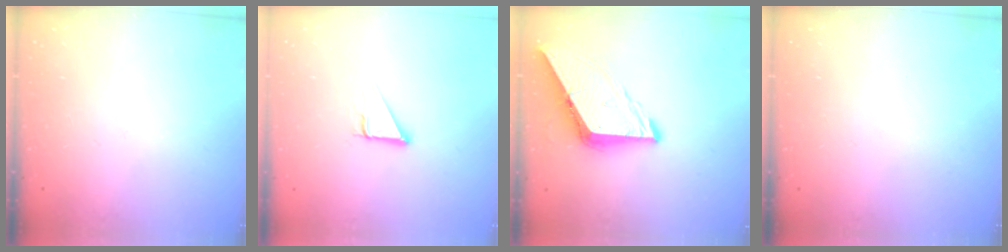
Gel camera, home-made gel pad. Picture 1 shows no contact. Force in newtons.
{"total": 3.0, "press": 3.0, "slide": 0.2}
{"total": 8.6, "press": 8.5, "slide": 1.1}
{"total": 0.0}